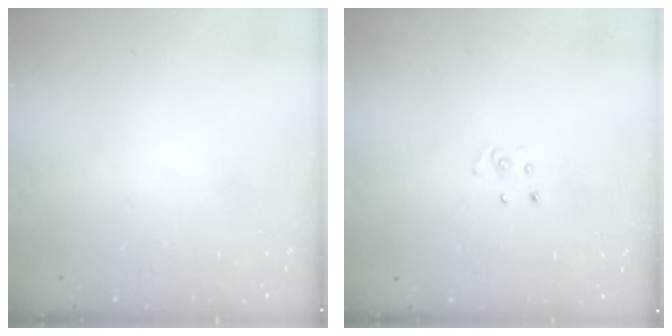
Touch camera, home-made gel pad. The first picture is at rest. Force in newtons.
{"total": 2.5, "press": 2.5, "slide": 0.3}